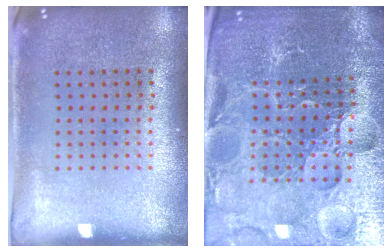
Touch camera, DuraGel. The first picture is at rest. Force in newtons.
{"total": 5.1, "press": 4.8, "slide": 1.7}